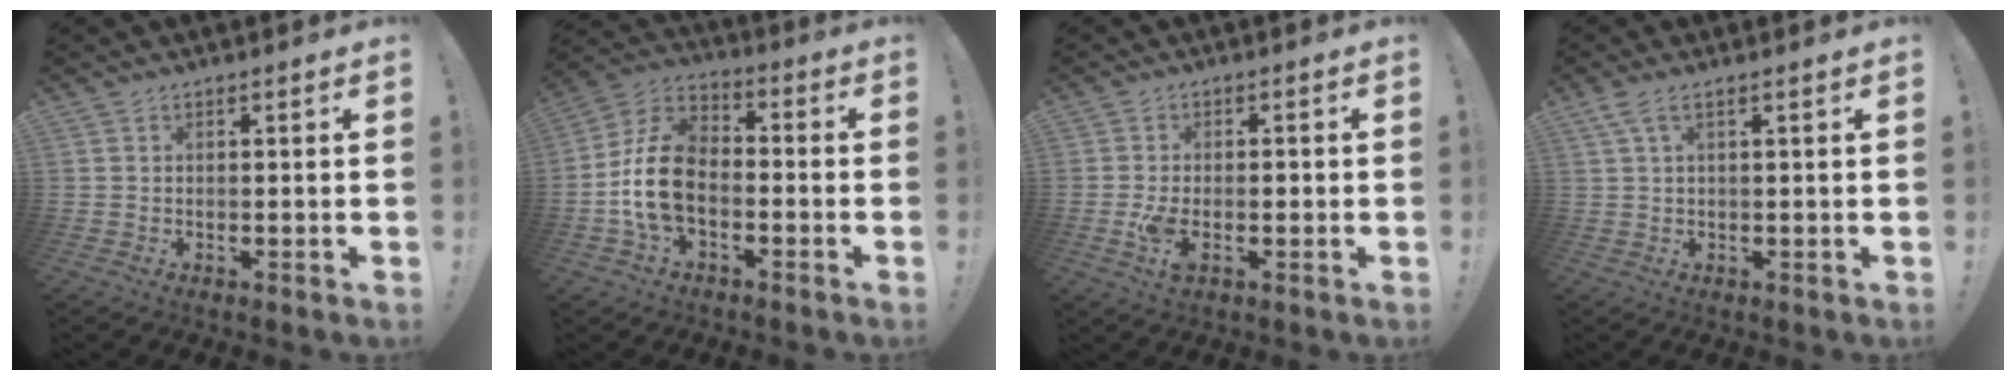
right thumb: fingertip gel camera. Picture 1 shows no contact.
{"total": 14.0, "force": [-3.9, 9.4, 9.7], "torque": [-0.198, 0.037, -0.064]}
{"total": 5.1, "force": [-1.4, 2.7, 4.1], "torque": [-0.077, -0.001, -0.027]}
{"total": 3.0, "force": [1.5, 0.6, 2.6], "torque": [-0.052, -0.004, 0.026]}